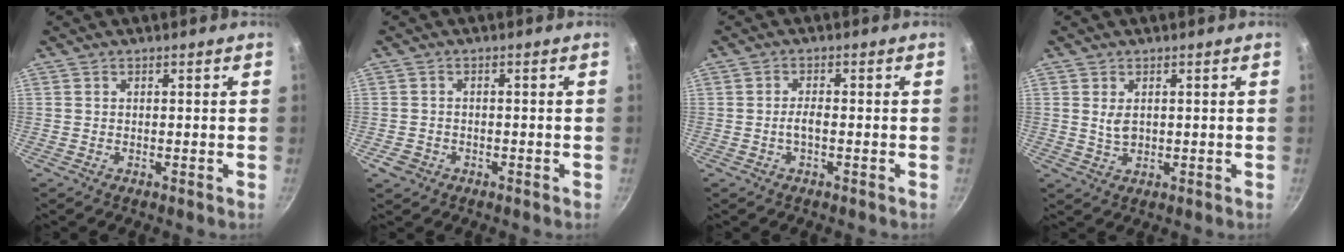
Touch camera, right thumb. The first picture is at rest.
{"total": 2.8, "force": [-1.2, 2.3, 1.0], "torque": [-0.017, 0.013, -0.015]}
{"total": 2.2, "force": [-0.6, 0.8, 2.0], "torque": [-0.040, 0.011, -0.014]}
{"total": 3.1, "force": [0.7, 1.9, 2.3], "torque": [-0.037, -0.005, 0.017]}